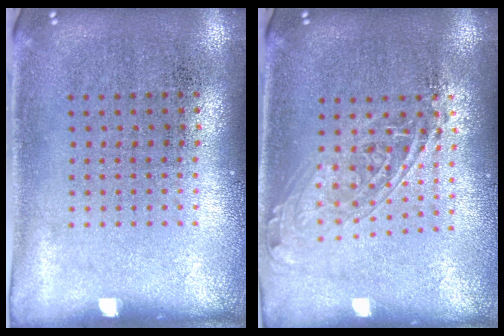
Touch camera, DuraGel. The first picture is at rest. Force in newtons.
{"total": 1.5, "press": 1.3, "slide": 0.9}